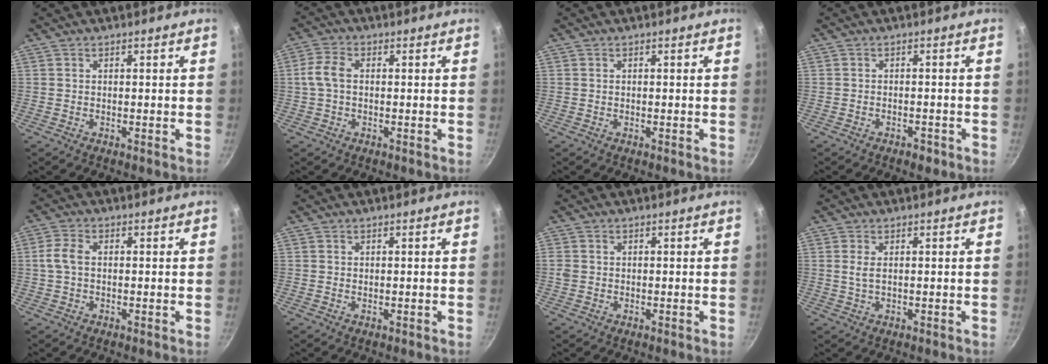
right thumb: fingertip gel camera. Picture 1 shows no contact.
{"total": 4.7, "force": [0.1, 3.0, 3.7], "torque": [-0.083, 0.014, -0.002]}
{"total": 0.0}
{"total": 1.9, "force": [-1.3, 0.9, 1.0], "torque": [-0.015, 0.006, -0.018]}
{"total": 3.8, "force": [0.2, 2.3, 2.9], "torque": [-0.071, 0.009, -0.001]}
{"total": 0.0}
{"total": 1.7, "force": [0.0, 1.5, 0.8], "torque": [-0.020, -0.001, 0.003]}
{"total": 2.0, "force": [0.4, 0.9, 1.8], "torque": [-0.043, 0.001, 0.015]}